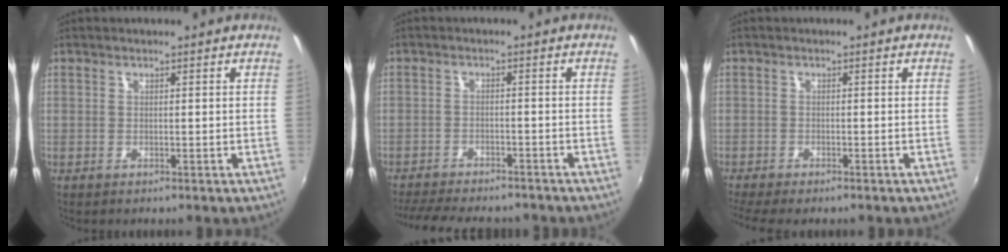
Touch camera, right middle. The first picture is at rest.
{"total": 13.2, "force": [-11.4, 3.8, 5.5], "torque": [-0.126, -0.020, -0.167]}
{"total": 5.0, "force": [-4.1, 1.0, 2.7], "torque": [-0.067, -0.028, -0.071]}